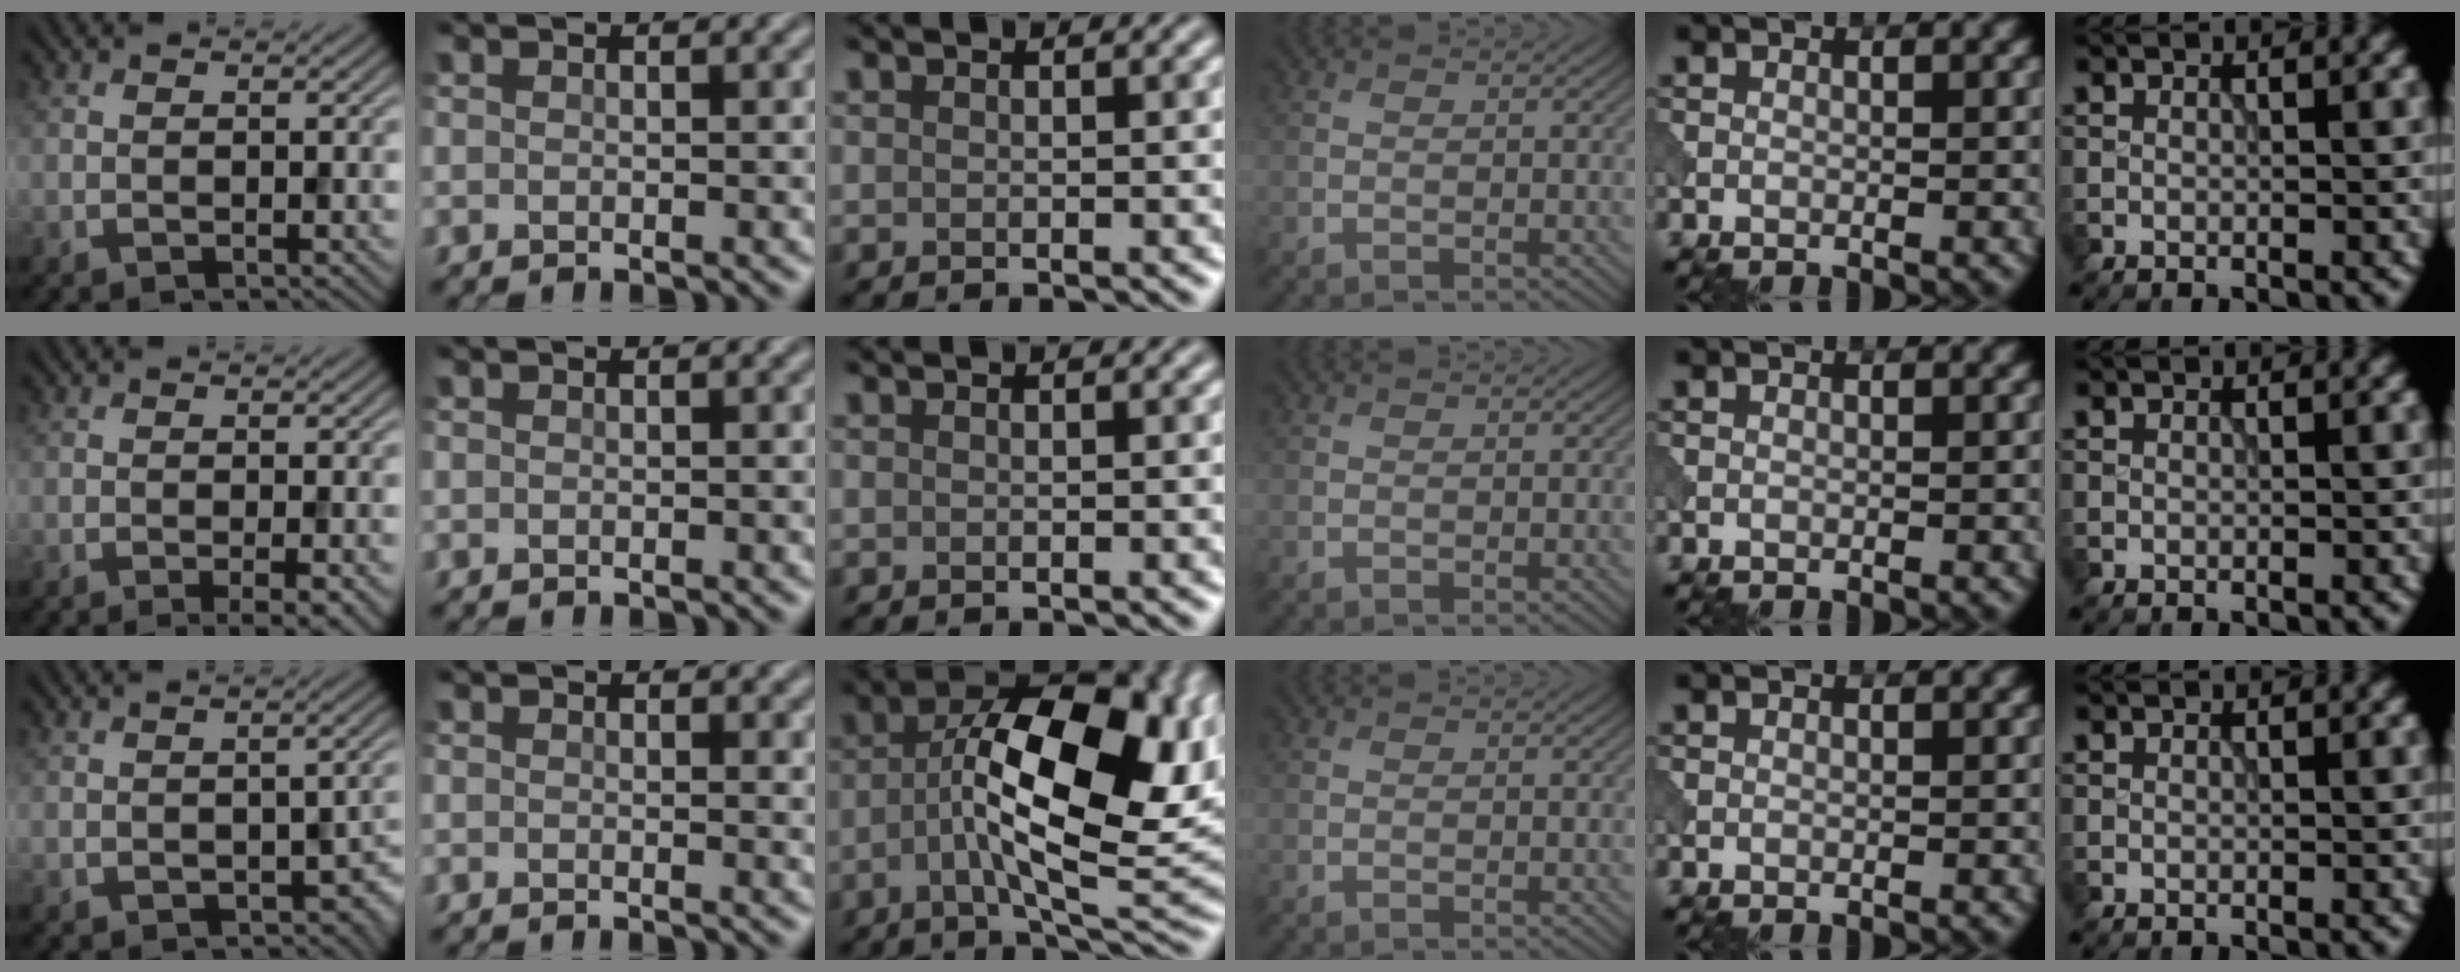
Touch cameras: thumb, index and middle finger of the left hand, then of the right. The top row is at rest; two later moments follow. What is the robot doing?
{"motion": "pour", "object": "beaker"}